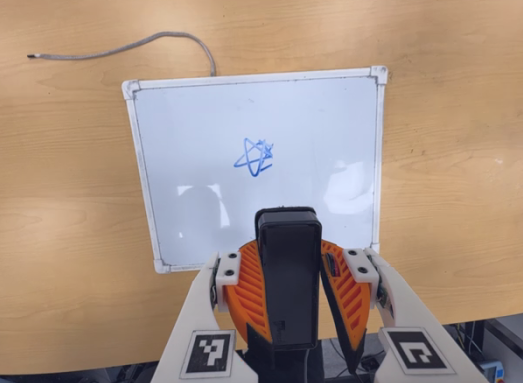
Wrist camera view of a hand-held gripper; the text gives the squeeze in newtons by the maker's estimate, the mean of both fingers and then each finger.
{"total": 9.5, "left": 9.4, "right": 9.6}